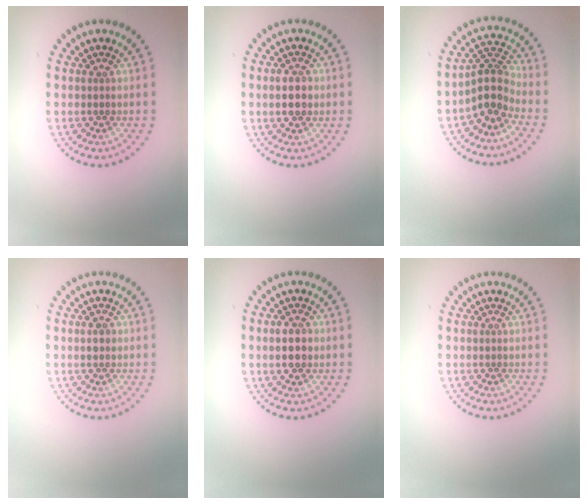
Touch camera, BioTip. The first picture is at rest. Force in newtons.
{"total": 2.9, "press": 2.9, "slide": 0.2}
{"total": 3.6, "press": 2.7, "slide": 2.4}
{"total": 1.4, "press": 1.3, "slide": 0.2}
{"total": 2.9, "press": 2.9, "slide": 0.2}
{"total": 0.0}